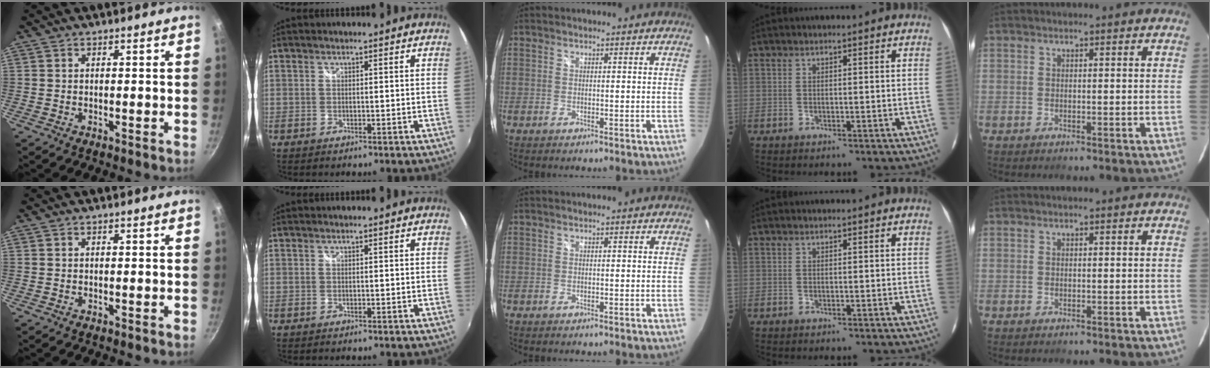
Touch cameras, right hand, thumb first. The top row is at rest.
{}